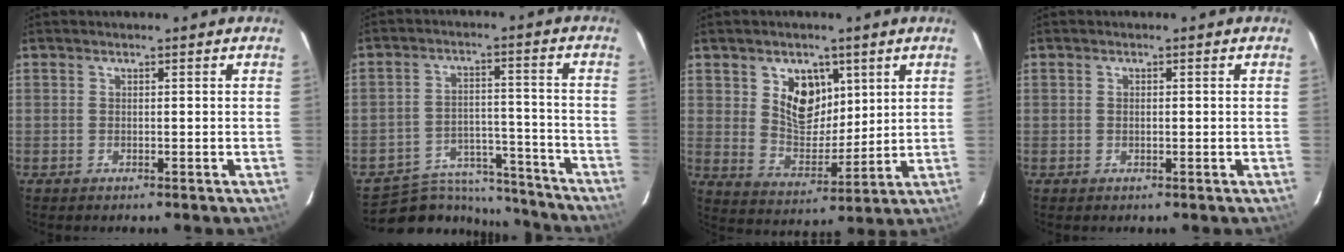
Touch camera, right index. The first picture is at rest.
{"total": 14.3, "force": [-13.0, 5.3, 2.5], "torque": [-0.055, 0.029, -0.182]}
{"total": 9.7, "force": [4.1, 6.7, 5.7], "torque": [-0.096, -0.003, 0.083]}
{"total": 0.8, "force": [0.0, 0.4, 0.7], "torque": [-0.012, 0.002, -0.001]}